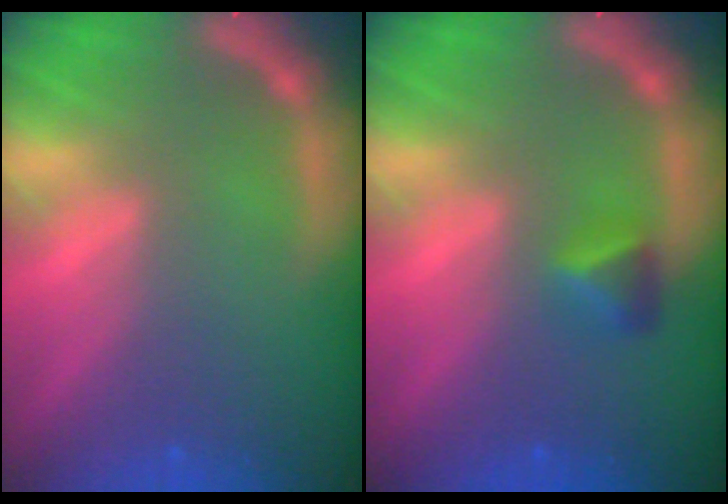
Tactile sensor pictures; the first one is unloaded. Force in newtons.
{"total": 1.9}